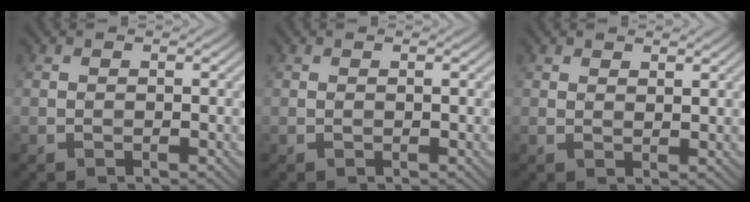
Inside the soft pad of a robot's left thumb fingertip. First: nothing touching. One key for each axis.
{"total": 0.0}
{"total": 2.2, "fx": 1.6, "fy": 0.9, "fz": 1.1, "tx": -0.016, "ty": -0.001, "tz": 0.034}